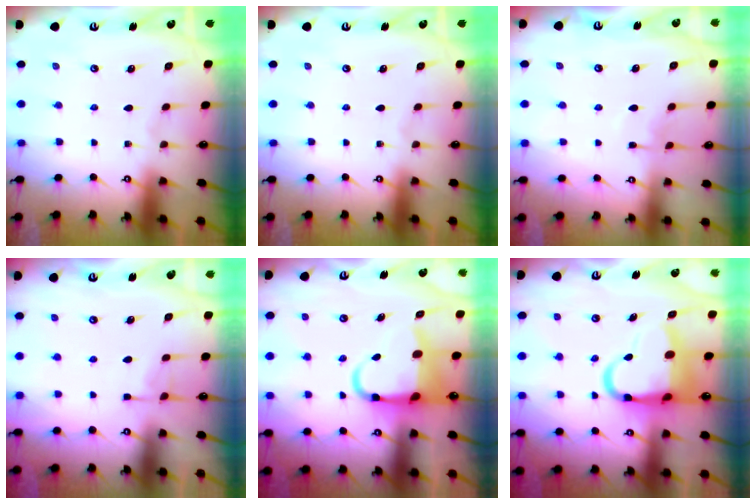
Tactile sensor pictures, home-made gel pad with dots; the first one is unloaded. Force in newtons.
{"total": 0.0}
{"total": 4.7, "press": 4.6, "slide": 0.7}
{"total": 4.2, "press": 4.1, "slide": 0.7}
{"total": 8.0, "press": 7.9, "slide": 1.3}
{"total": 11.6, "press": 11.1, "slide": 3.0}